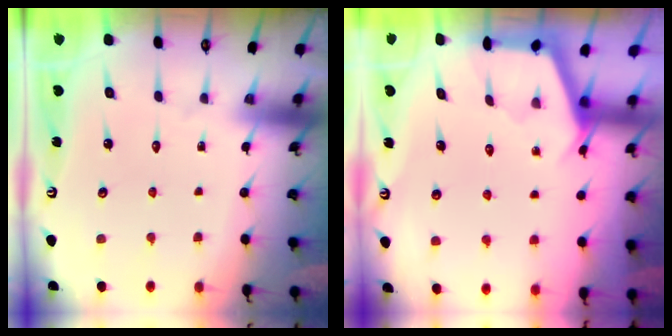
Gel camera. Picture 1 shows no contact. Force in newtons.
{"total": 2.9, "press": 2.8, "slide": 0.3}